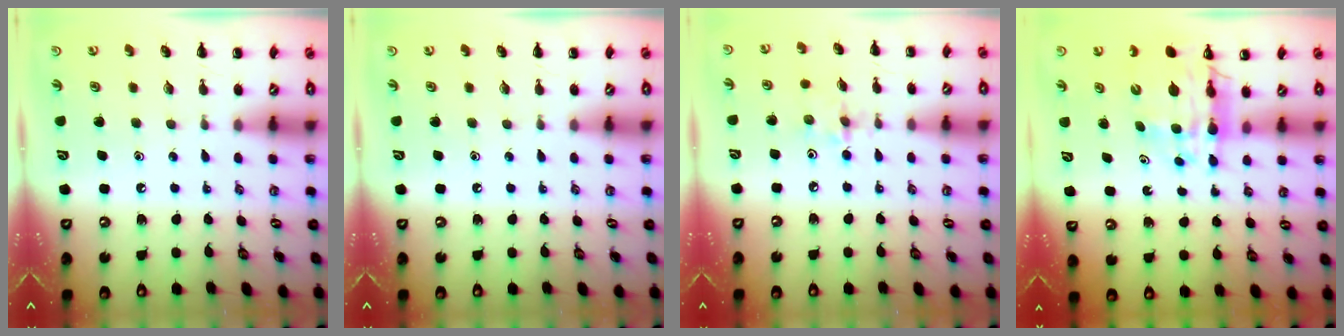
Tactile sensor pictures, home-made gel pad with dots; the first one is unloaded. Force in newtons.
{"total": 0.0}
{"total": 2.9, "press": 2.9, "slide": 0.5}
{"total": 11.3, "press": 10.6, "slide": 3.8}